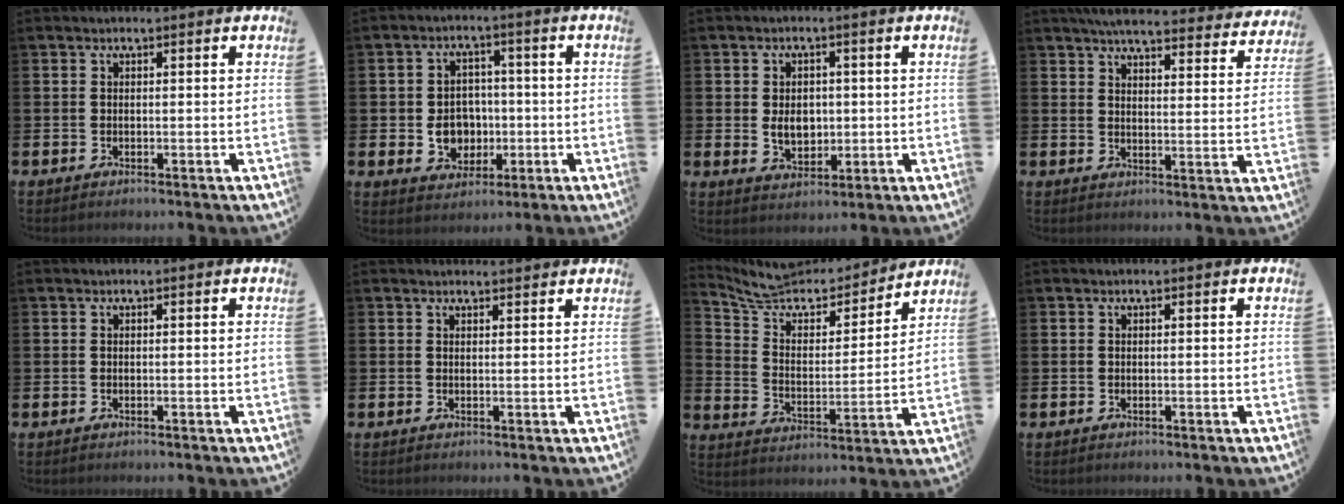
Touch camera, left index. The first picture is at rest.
{"total": 5.3, "force": [-0.5, 4.7, 2.3], "torque": [-0.050, 0.009, -0.013]}
{"total": 4.1, "force": [0.2, 3.1, 2.7], "torque": [-0.043, 0.005, -0.004]}
{"total": 5.6, "force": [5.3, 0.7, 1.7], "torque": [-0.041, -0.032, 0.090]}
{"total": 0.0}
{"total": 1.4, "force": [1.4, 0.2, 0.0], "torque": [0.007, -0.007, 0.025]}
{"total": 9.0, "force": [7.9, 3.4, 2.3], "torque": [-0.086, -0.061, 0.137]}
{"total": 0.0}